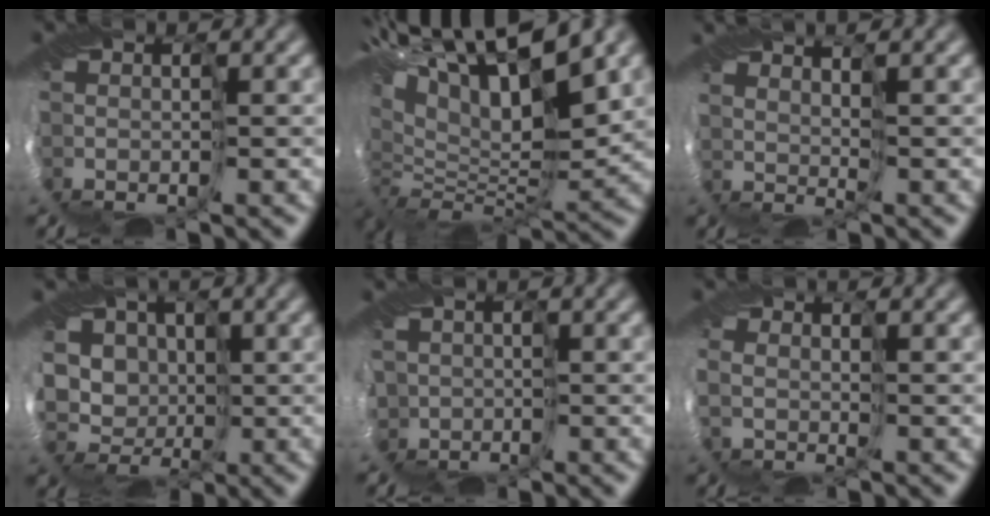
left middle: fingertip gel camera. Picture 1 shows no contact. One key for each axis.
{"total": 12.5, "fx": 6.7, "fy": 5.2, "fz": 9.2, "tx": -0.185, "ty": 0.025, "tz": 0.115}
{"total": 2.8, "fx": 2.4, "fy": -1.2, "fz": -0.8, "tx": 0.008, "ty": 0.003, "tz": 0.039}
{"total": 5.7, "fx": 3.1, "fy": 4.7, "fz": 0.8, "tx": -0.031, "ty": 0.015, "tz": 0.048}
{"total": 4.2, "fx": 0.0, "fy": 4.0, "fz": 1.2, "tx": -0.028, "ty": 0.000, "tz": -0.014}
{"total": 1.7, "fx": 1.4, "fy": -0.4, "fz": -1.0, "tx": 0.009, "ty": 0.007, "tz": 0.025}